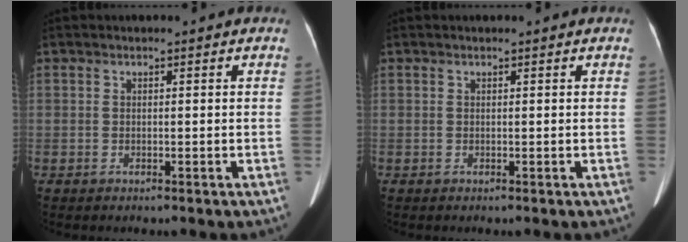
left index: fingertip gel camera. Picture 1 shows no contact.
{"total": 1.2, "force": [1.1, 0.2, 0.4], "torque": [-0.010, 0.018, 0.016]}